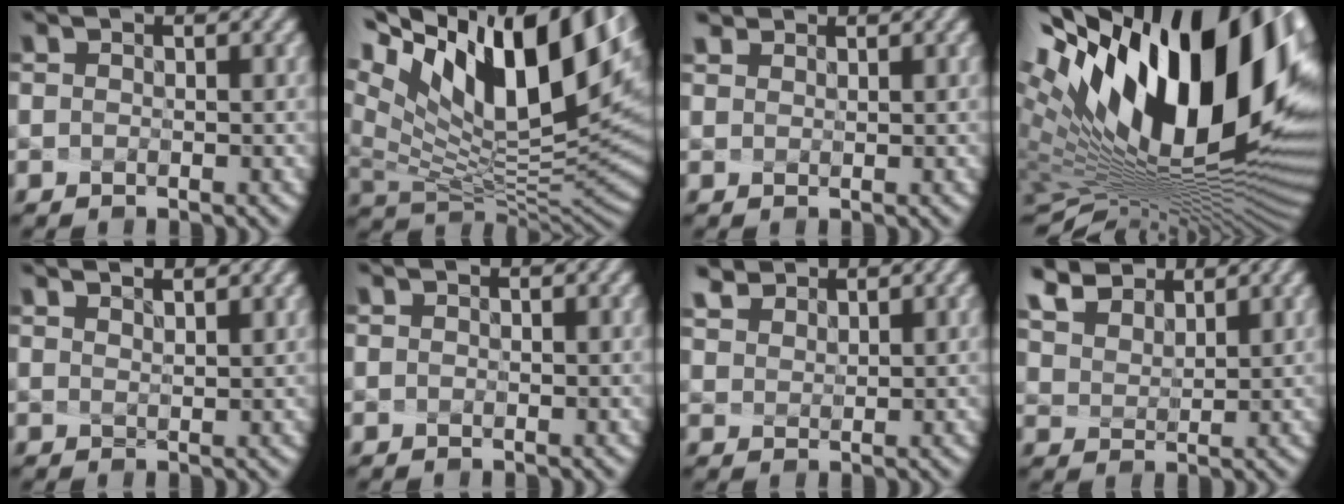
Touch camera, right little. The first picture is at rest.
{"total": 16.3, "force": [8.3, 6.7, 12.3], "torque": [-0.247, 0.020, 0.173]}
{"total": 1.0, "force": [0.9, 0.3, 0.0], "torque": [-0.014, -0.001, 0.027]}
{"total": 20.6, "force": [7.6, 8.6, 17.1], "torque": [-0.282, 0.039, 0.141]}
{"total": 1.4, "force": [1.4, -0.3, 0.3], "torque": [-0.016, -0.005, 0.046]}
{"total": 0.0}
{"total": 2.9, "force": [2.5, 1.2, 0.7], "torque": [-0.048, -0.002, 0.065]}
{"total": 6.0, "force": [4.8, 2.9, 2.1], "torque": [-0.094, 0.002, 0.101]}